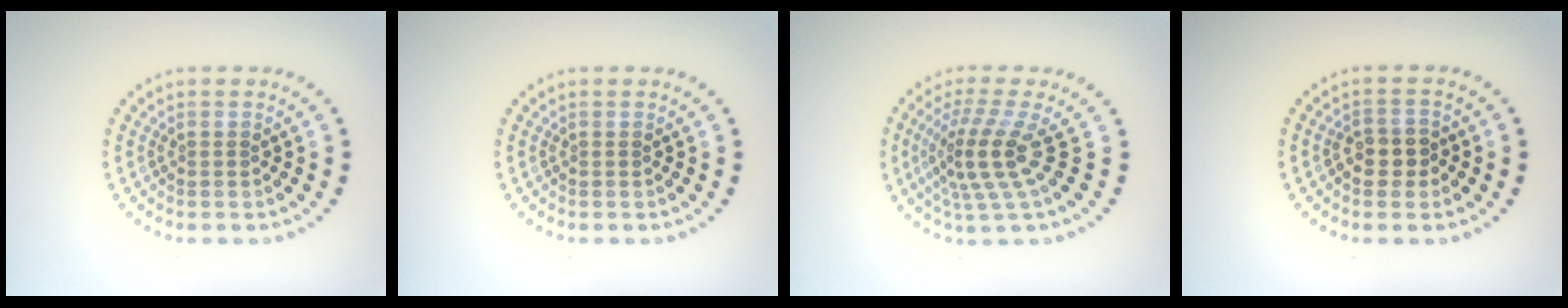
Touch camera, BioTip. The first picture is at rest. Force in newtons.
{"total": 0.0}
{"total": 4.3, "press": 2.9, "slide": 3.2}
{"total": 2.5, "press": 2.4, "slide": 0.6}